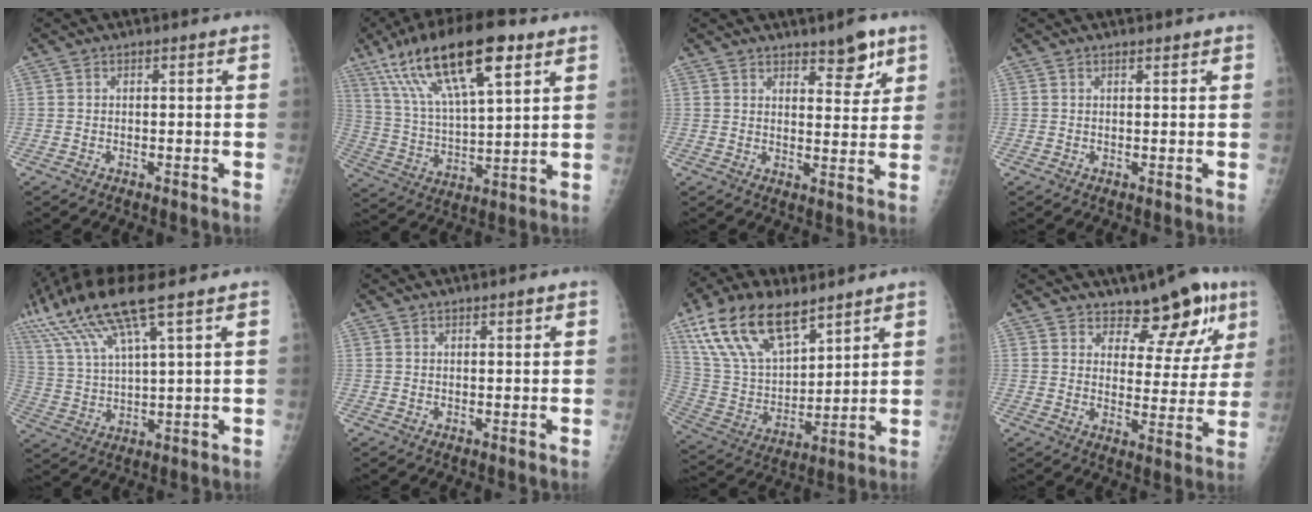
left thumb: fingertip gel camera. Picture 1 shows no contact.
{"total": 21.3, "force": [11.7, 6.6, 16.6], "torque": [-0.288, -0.017, 0.214]}
{"total": 6.3, "force": [4.3, 2.4, 3.8], "torque": [-0.028, -0.030, 0.060]}
{"total": 0.6, "force": [0.6, 0.2, 0.2], "torque": [-0.005, -0.004, 0.010]}
{"total": 15.9, "force": [9.9, 2.5, 12.1], "torque": [-0.261, -0.010, 0.196]}
{"total": 0.9, "force": [0.6, 0.2, 0.6], "torque": [-0.008, -0.002, 0.010]}
{"total": 19.0, "force": [12.2, 8.8, 11.6], "torque": [-0.192, -0.043, 0.240]}
{"total": 10.8, "force": [7.7, 5.3, 5.4], "torque": [-0.023, -0.050, 0.108]}